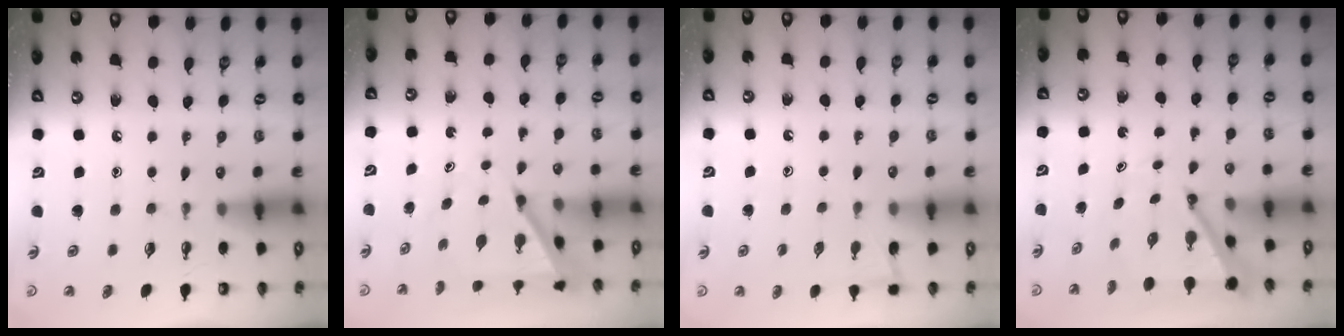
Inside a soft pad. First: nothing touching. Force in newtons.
{"total": 6.4, "press": 6.4, "slide": 0.6}
{"total": 5.7, "press": 5.7, "slide": 0.5}
{"total": 5.1, "press": 5.0, "slide": 0.4}